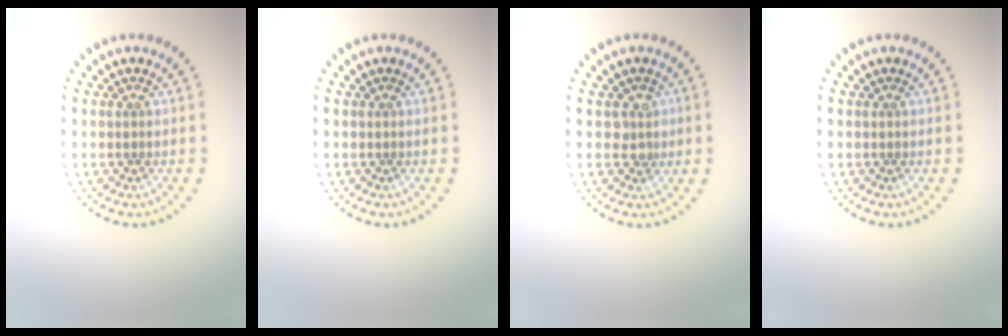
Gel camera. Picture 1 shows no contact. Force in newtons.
{"total": 0.0}
{"total": 1.7, "press": 1.6, "slide": 0.7}
{"total": 0.0}